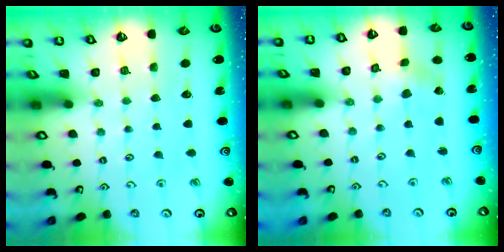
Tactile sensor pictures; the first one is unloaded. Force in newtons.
{"total": 1.3, "press": 1.3, "slide": 0.2}